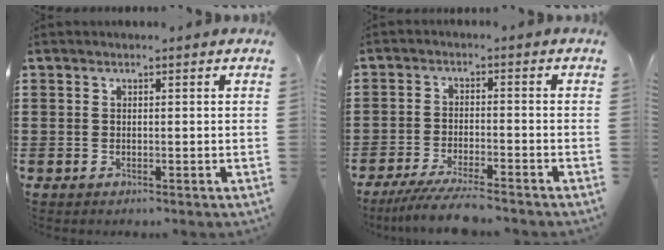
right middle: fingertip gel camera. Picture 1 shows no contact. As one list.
[{"total": 5.6, "force": [-5.0, 0.1, 2.5], "torque": [-0.053, -0.014, -0.095]}]